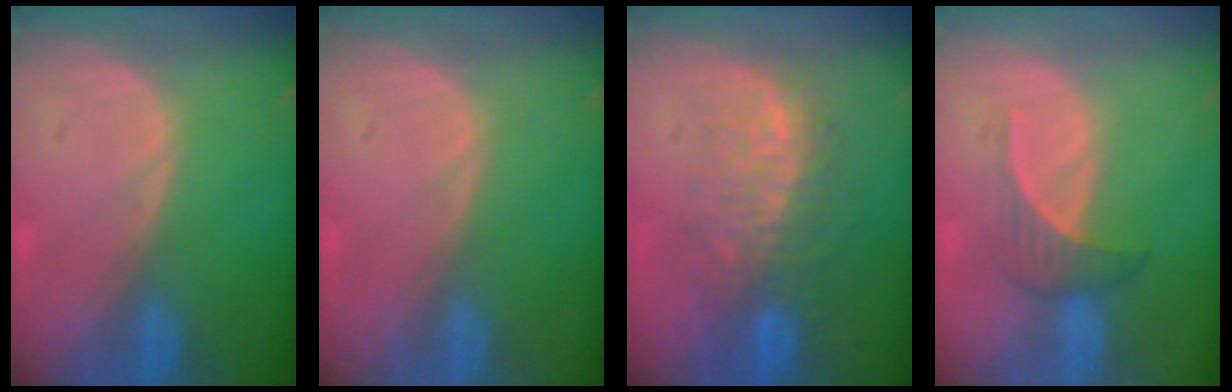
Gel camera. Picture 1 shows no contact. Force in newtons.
{"total": 0.0}
{"total": 9.5, "press": 8.5, "slide": 4.2}
{"total": 3.6, "press": 3.5, "slide": 0.9}